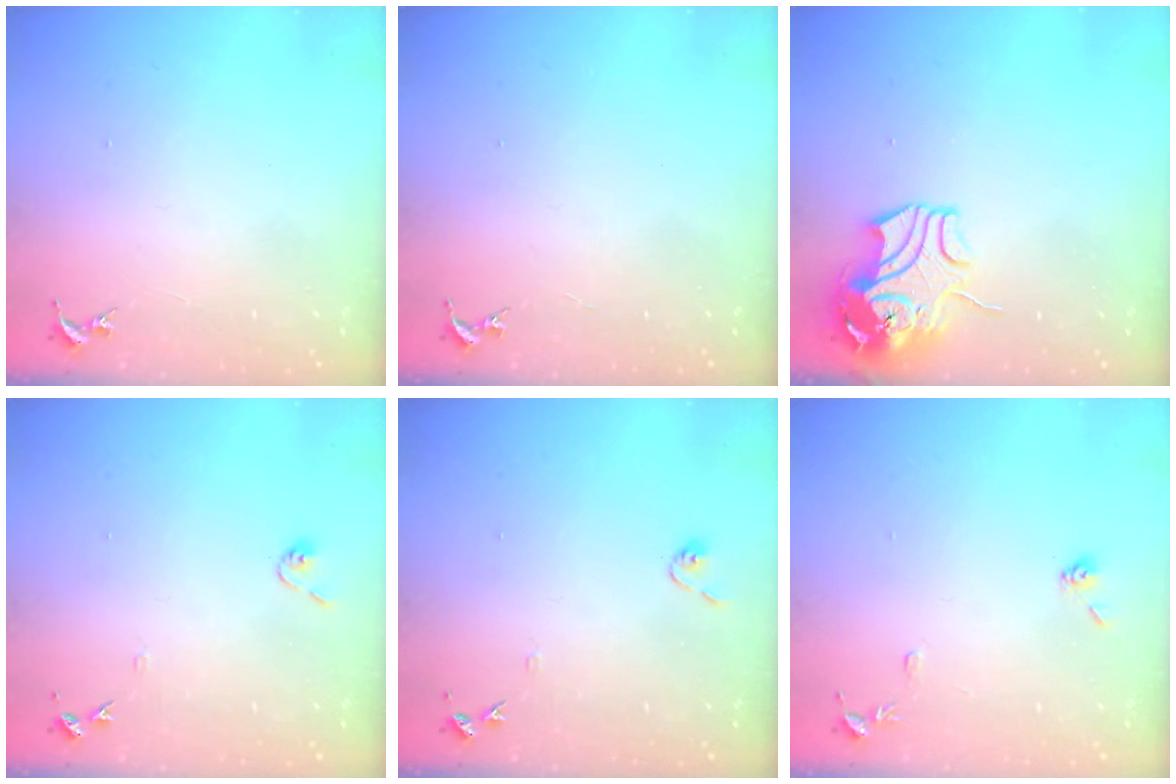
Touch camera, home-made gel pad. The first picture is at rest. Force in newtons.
{"total": 0.0}
{"total": 12.4, "press": 12.3, "slide": 2.0}
{"total": 6.8, "press": 6.8, "slide": 0.6}
{"total": 6.8, "press": 6.8, "slide": 0.6}
{"total": 7.2, "press": 7.2, "slide": 0.8}